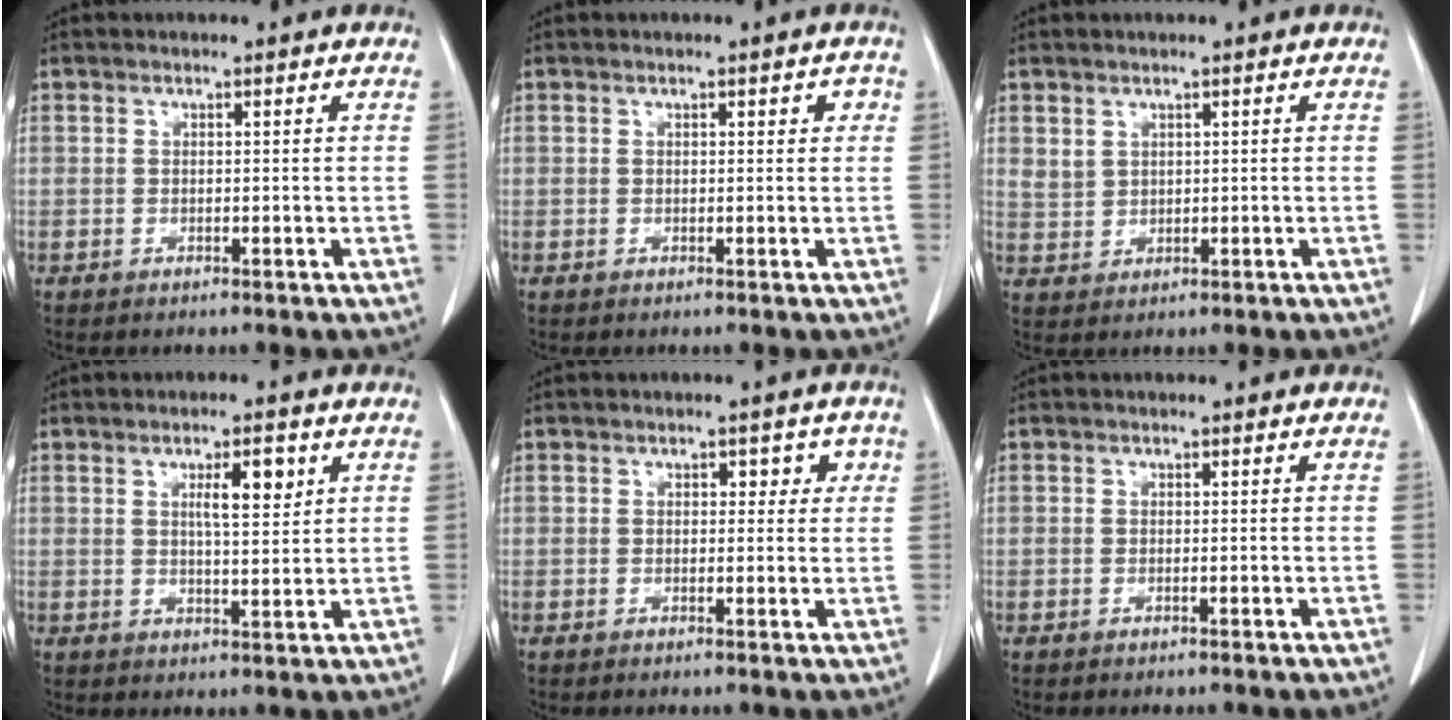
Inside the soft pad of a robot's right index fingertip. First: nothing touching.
{"total": 1.6, "force": [0.5, 0.8, 1.3], "torque": [-0.011, 0.007, 0.006]}
{"total": 2.5, "force": [1.4, 2.0, 0.7], "torque": [-0.010, 0.000, 0.033]}
{"total": 5.3, "force": [2.1, 1.2, 4.7], "torque": [-0.077, 0.001, 0.036]}
{"total": 3.0, "force": [1.0, 2.0, 2.0], "torque": [-0.011, 0.013, 0.009]}
{"total": 0.0}